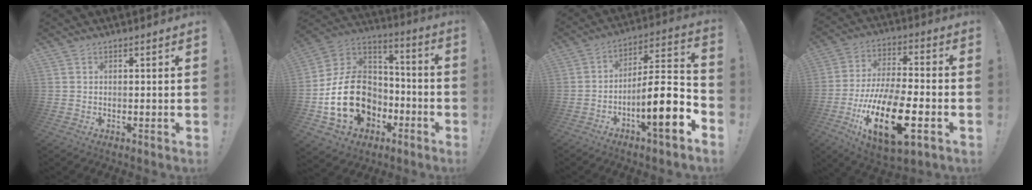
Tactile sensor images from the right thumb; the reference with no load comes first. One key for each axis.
{"total": 21.9, "fx": -5.7, "fy": 16.5, "fz": 13.3, "tx": -0.258, "ty": 0.031, "tz": -0.075}
{"total": 15.4, "fx": -5.8, "fy": 2.5, "fz": 14.0, "tx": -0.220, "ty": 0.015, "tz": -0.100}
{"total": 22.4, "fx": -8.7, "fy": 9.1, "fz": 18.6, "tx": -0.348, "ty": 0.034, "tz": -0.139}